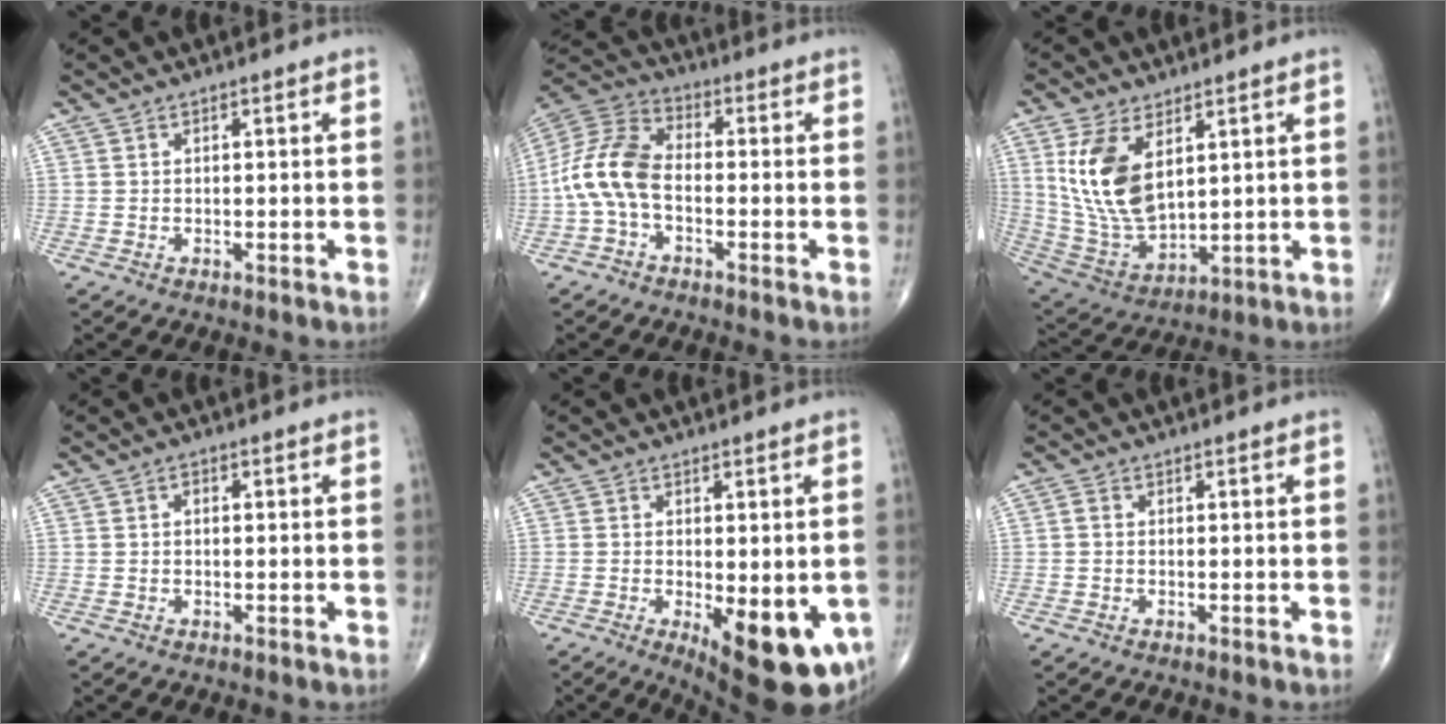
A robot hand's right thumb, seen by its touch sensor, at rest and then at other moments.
{"total": 11.4, "force": [-2.2, 6.6, 9.1], "torque": [-0.190, 0.035, -0.054]}
{"total": 14.7, "force": [4.9, 7.8, 11.5], "torque": [-0.223, -0.024, 0.113]}
{"total": 1.0, "force": [0.1, 0.7, 0.8], "torque": [-0.011, 0.003, 0.000]}
{"total": 15.1, "force": [-4.6, 5.7, 13.2], "torque": [-0.139, -0.020, -0.048]}
{"total": 0.8, "force": [-0.1, 0.6, 0.6], "torque": [-0.009, 0.000, -0.006]}